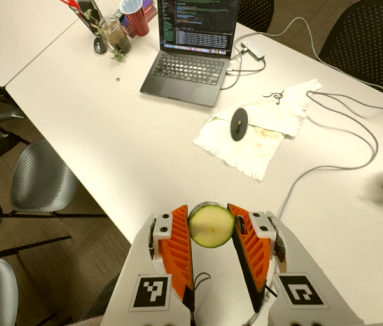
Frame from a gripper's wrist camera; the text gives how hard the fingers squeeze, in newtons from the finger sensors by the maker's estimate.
{"total": 10.5, "left": 10.2, "right": 10.8}